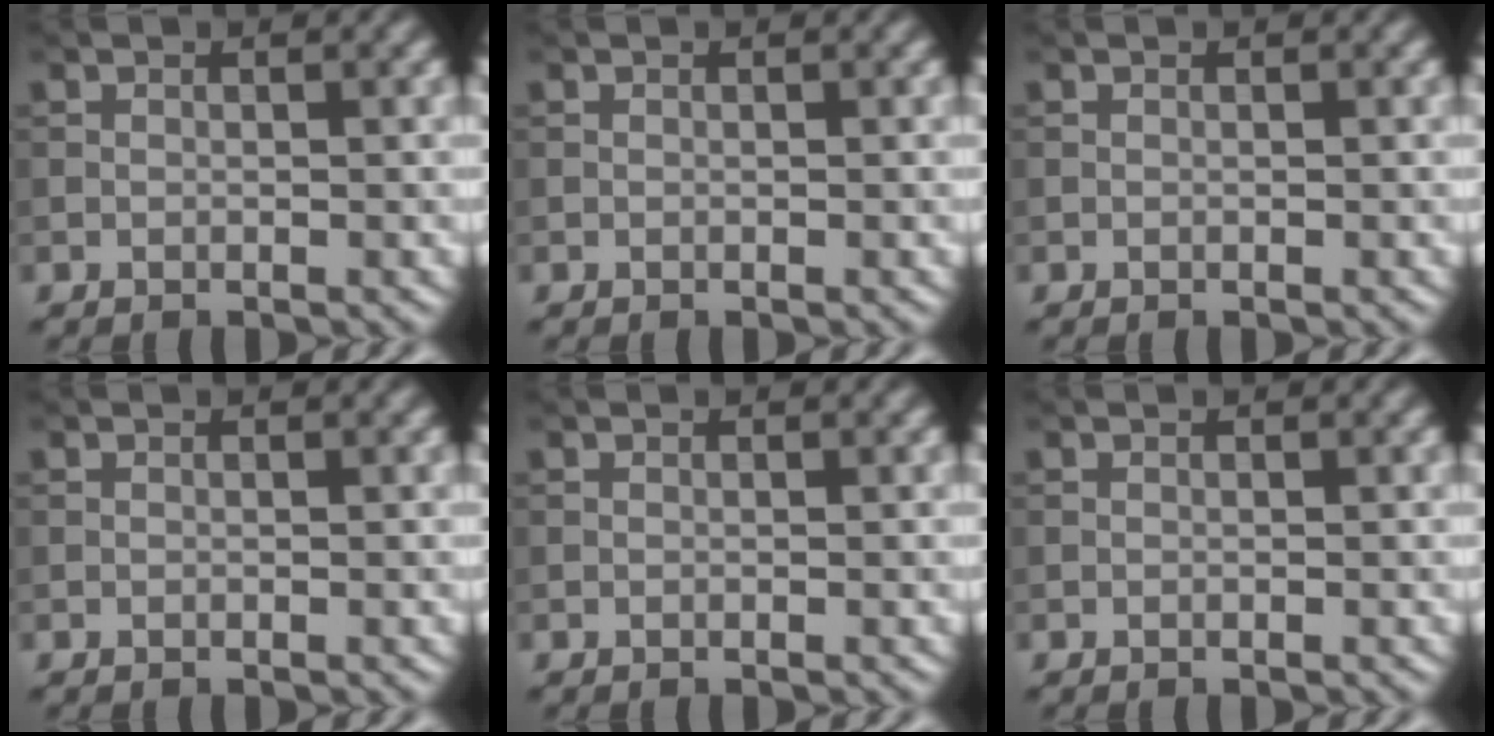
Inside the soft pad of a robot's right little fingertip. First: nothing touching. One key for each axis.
{"total": 0.0}
{"total": 0.0}
{"total": 0.0}
{"total": 0.0}
{"total": 0.0}